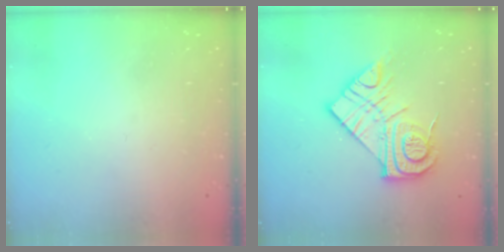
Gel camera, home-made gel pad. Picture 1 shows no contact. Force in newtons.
{"total": 16.1, "press": 16.1, "slide": 1.3}